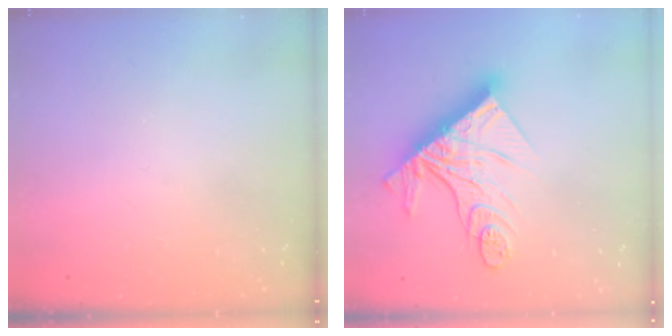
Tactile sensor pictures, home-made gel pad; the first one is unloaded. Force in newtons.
{"total": 19.7, "press": 19.6, "slide": 2.0}